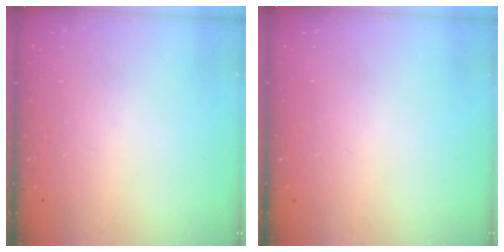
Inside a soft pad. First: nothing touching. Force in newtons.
{"total": 0.0}